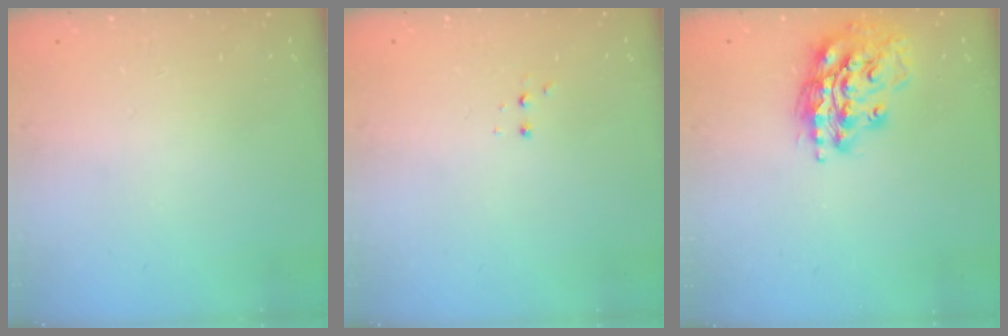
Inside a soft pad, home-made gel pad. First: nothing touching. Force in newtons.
{"total": 2.8, "press": 2.8, "slide": 0.5}
{"total": 15.9, "press": 15.7, "slide": 2.2}